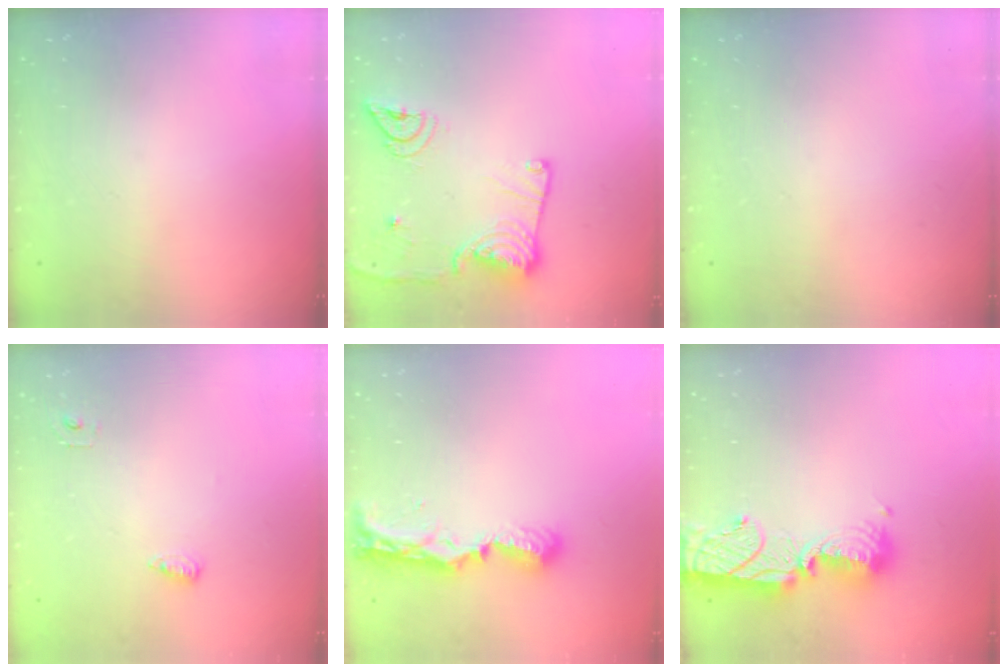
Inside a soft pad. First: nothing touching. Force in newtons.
{"total": 15.4, "press": 15.3, "slide": 1.9}
{"total": 0.0}
{"total": 5.4, "press": 5.3, "slide": 1.2}
{"total": 8.3, "press": 8.3, "slide": 0.6}
{"total": 13.4, "press": 13.3, "slide": 1.0}